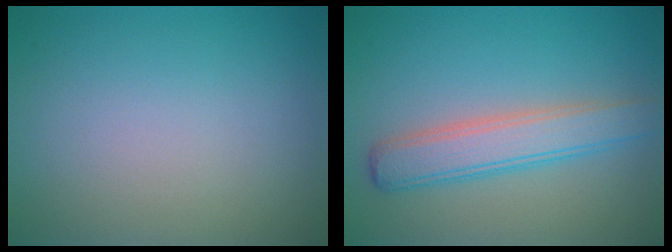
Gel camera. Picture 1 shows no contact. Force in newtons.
{"total": 4.2, "press": 4.2, "slide": 0.1}